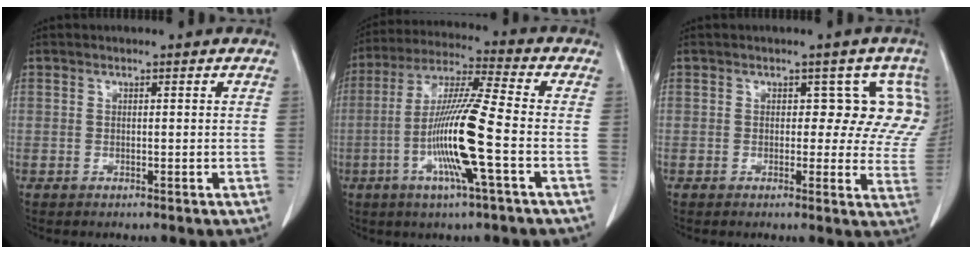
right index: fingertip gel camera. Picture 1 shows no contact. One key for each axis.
{"total": 13.6, "fx": -3.5, "fy": -0.4, "fz": 13.2, "tx": -0.264, "ty": -0.007, "tz": -0.075}
{"total": 7.2, "fx": 2.5, "fy": 4.4, "fz": 5.1, "tx": -0.029, "ty": 0.006, "tz": 0.011}